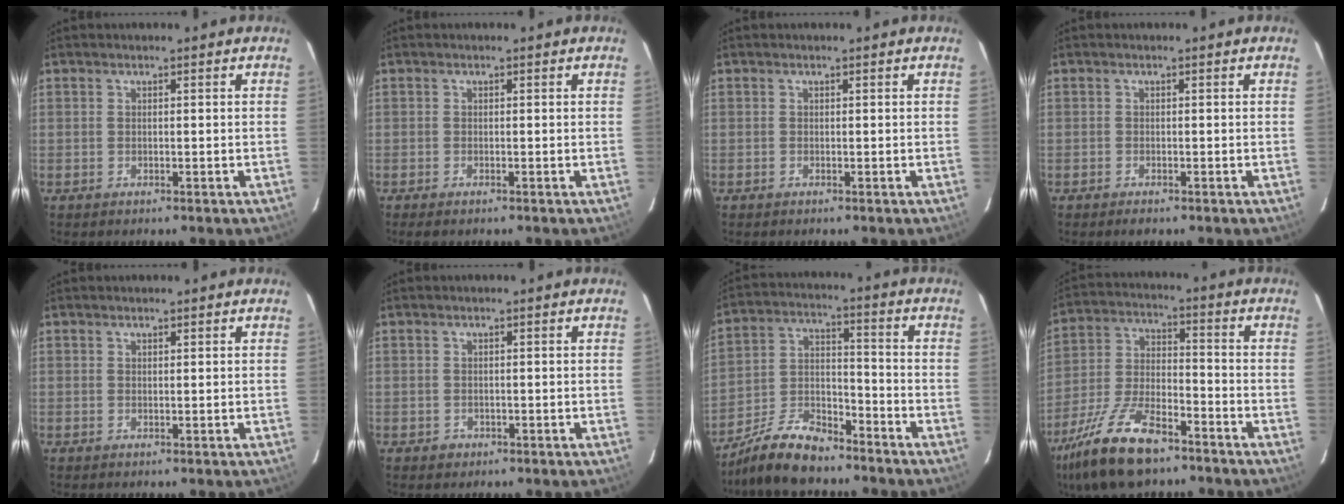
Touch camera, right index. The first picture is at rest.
{"total": 1.4, "force": [-1.1, 0.4, 0.7], "torque": [-0.014, -0.007, -0.020]}
{"total": 0.0}
{"total": 1.2, "force": [-1.0, 0.5, 0.5], "torque": [-0.010, -0.004, -0.019]}
{"total": 0.6, "force": [0.5, 0.2, 0.2], "torque": [-0.003, 0.002, 0.010]}
{"total": 1.7, "force": [-0.5, 1.6, 0.2], "torque": [-0.002, 0.002, -0.004]}
{"total": 12.5, "force": [-10.1, 4.6, 5.8], "torque": [-0.135, 0.011, -0.187]}
{"total": 17.2, "force": [-11.9, 6.6, 10.5], "torque": [-0.230, -0.018, -0.223]}